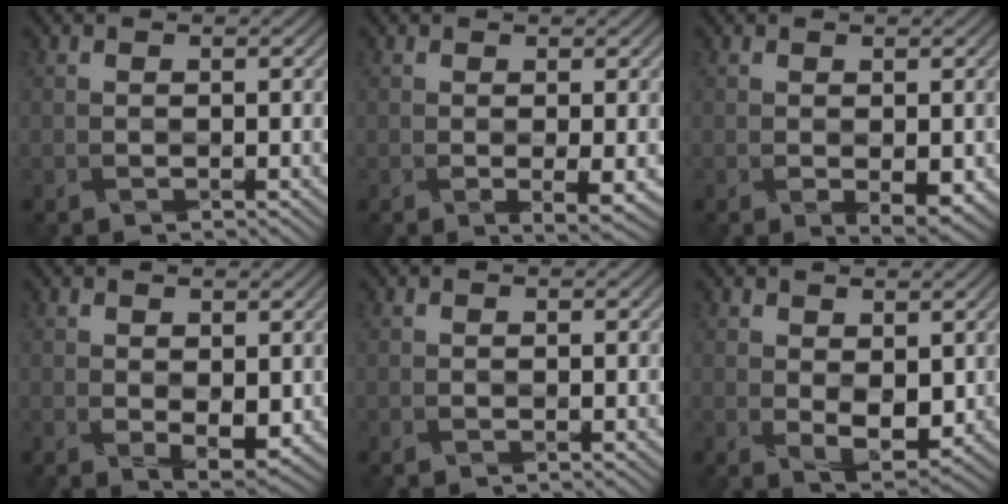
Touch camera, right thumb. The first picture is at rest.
{"total": 2.1, "force": [-0.1, 0.4, 2.1], "torque": [-0.041, -0.005, 0.006]}
{"total": 1.9, "force": [-0.2, 0.5, 1.8], "torque": [-0.035, -0.008, 0.007]}
{"total": 2.0, "force": [0.5, 0.9, 1.7], "torque": [-0.039, -0.014, 0.021]}
{"total": 0.0}
{"total": 3.1, "force": [0.8, 1.7, 2.4], "torque": [-0.053, -0.016, 0.027]}